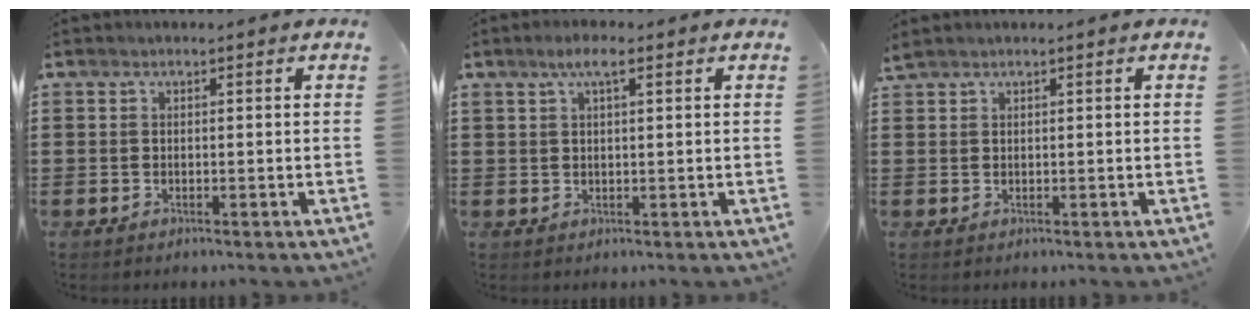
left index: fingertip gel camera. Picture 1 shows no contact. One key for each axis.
{"total": 2.9, "fx": 1.5, "fy": 1.2, "fz": 2.2, "tx": -0.048, "ty": 0.008, "tz": 0.025}
{"total": 0.7, "fx": 0.7, "fy": 0.0, "fz": 0.3, "tx": -0.008, "ty": 0.000, "tz": 0.013}